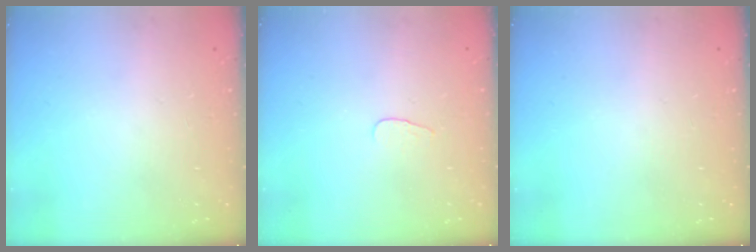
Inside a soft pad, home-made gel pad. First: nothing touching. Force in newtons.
{"total": 2.8, "press": 2.8, "slide": 0.3}
{"total": 0.0}